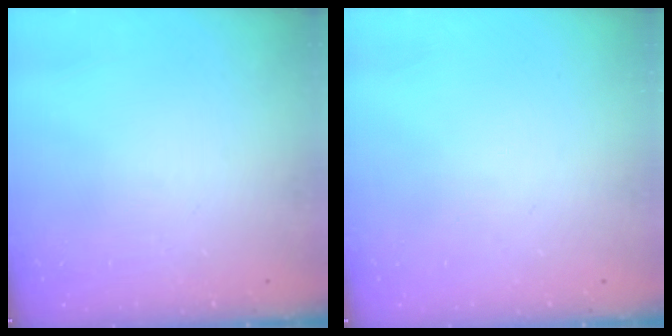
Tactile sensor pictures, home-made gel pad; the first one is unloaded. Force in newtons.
{"total": 0.0}